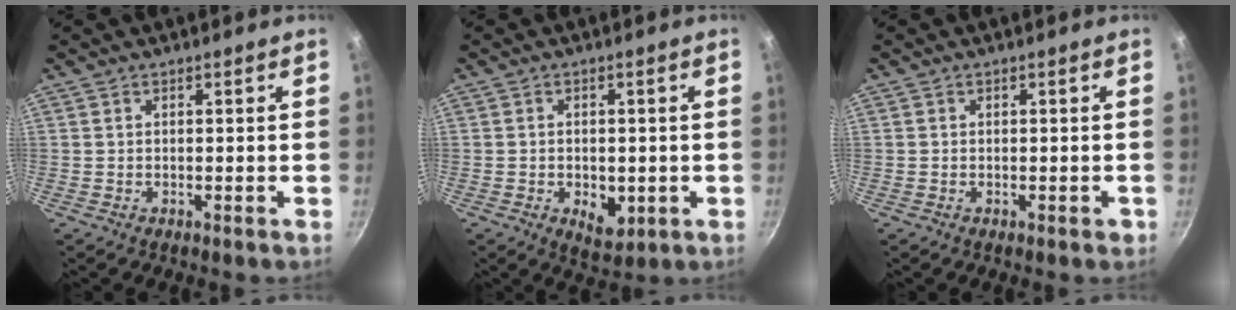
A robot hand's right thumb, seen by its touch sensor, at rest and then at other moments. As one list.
[{"total": 5.9, "force": [-1.5, 3.8, 4.3], "torque": [-0.045, -0.003, -0.014]}, {"total": 1.0, "force": [-0.4, 0.7, 0.6], "torque": [-0.004, 0.004, -0.005]}]